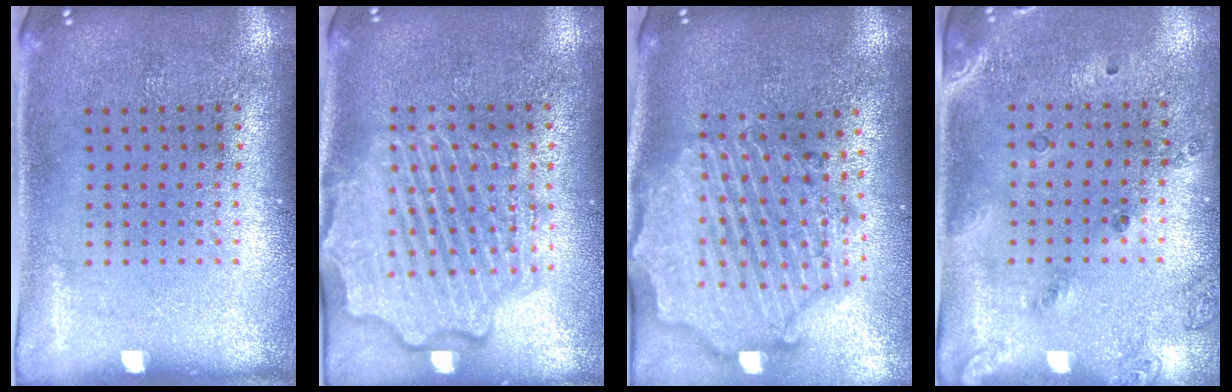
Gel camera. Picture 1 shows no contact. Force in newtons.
{"total": 4.2, "press": 4.2, "slide": 0.5}
{"total": 3.3, "press": 2.8, "slide": 1.7}
{"total": 1.5, "press": 1.2, "slide": 0.9}